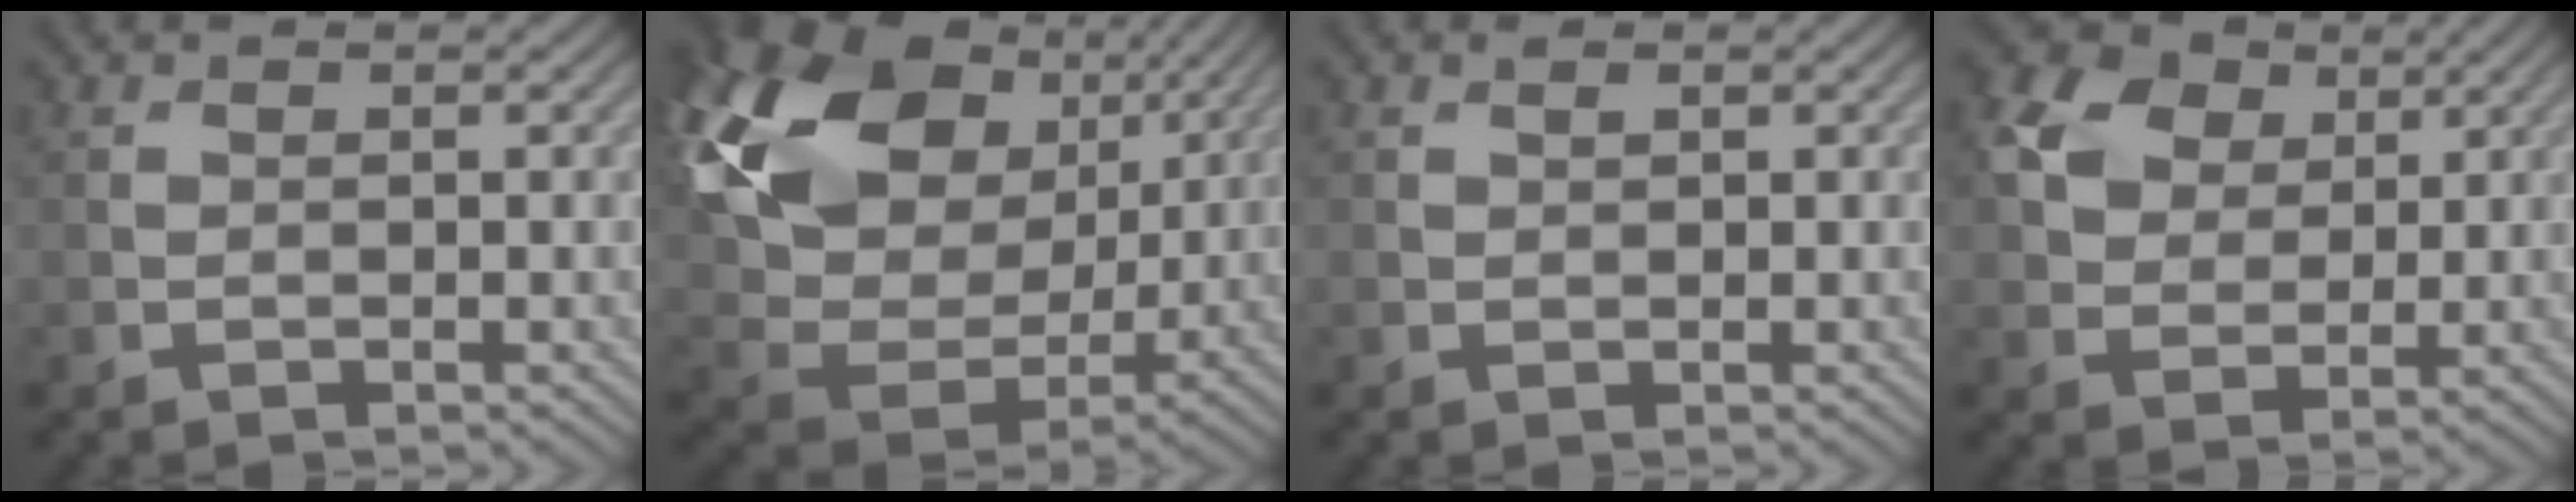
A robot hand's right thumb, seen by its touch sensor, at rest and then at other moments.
{"total": 20.2, "force": [8.5, 13.9, 11.8], "torque": [-0.306, 0.042, 0.178]}
{"total": 0.8, "force": [0.5, 0.3, 0.5], "torque": [-0.010, 0.002, 0.010]}
{"total": 7.5, "force": [3.3, 5.6, 3.8], "torque": [-0.101, 0.017, 0.047]}